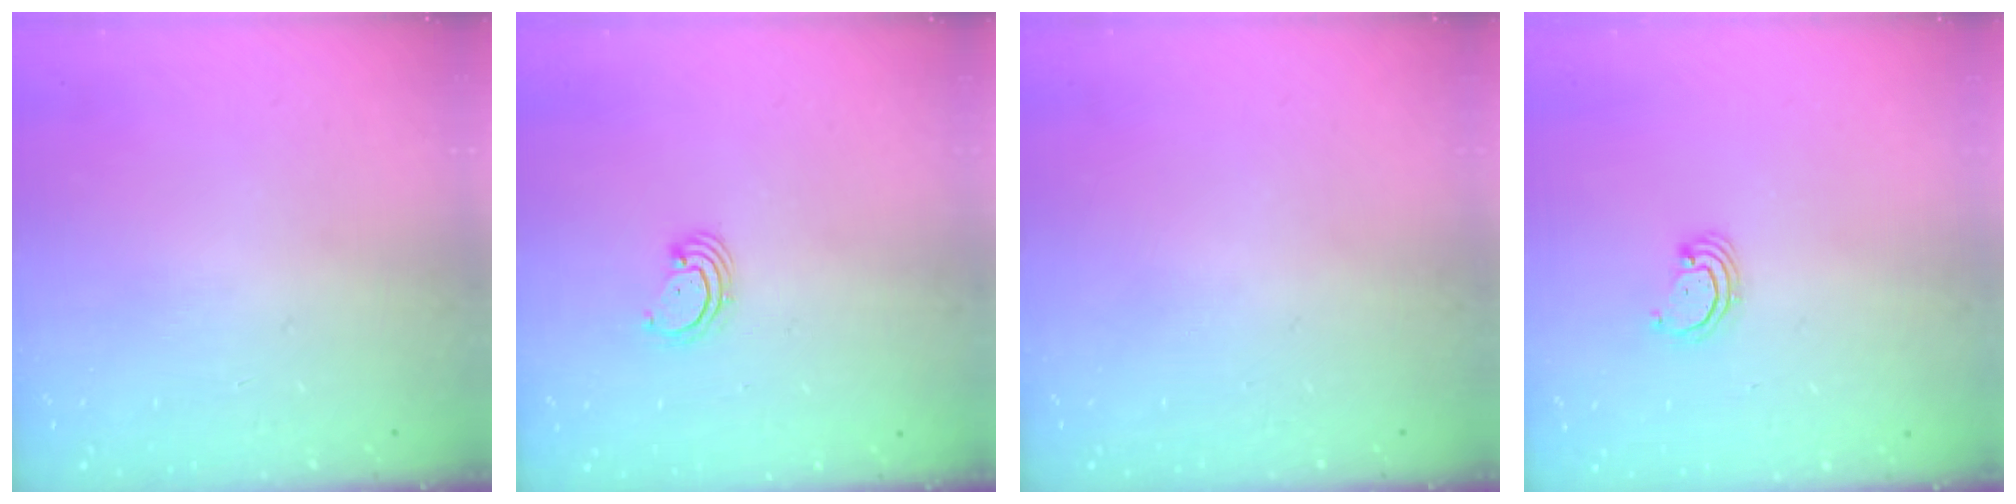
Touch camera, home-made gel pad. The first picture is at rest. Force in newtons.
{"total": 2.5, "press": 2.5, "slide": 0.3}
{"total": 0.0}
{"total": 2.3, "press": 2.3, "slide": 0.2}